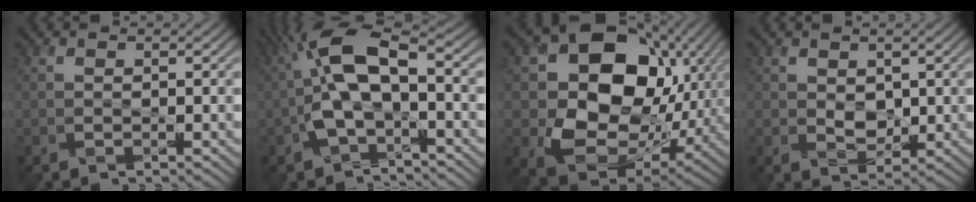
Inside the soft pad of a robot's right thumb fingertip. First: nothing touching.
{"total": 10.0, "force": [-1.1, 4.5, 8.9], "torque": [-0.178, 0.026, -0.032]}
{"total": 16.9, "force": [2.1, 13.3, 10.3], "torque": [-0.182, -0.028, 0.049]}
{"total": 2.6, "force": [0.8, 1.8, 1.6], "torque": [-0.037, -0.006, 0.019]}